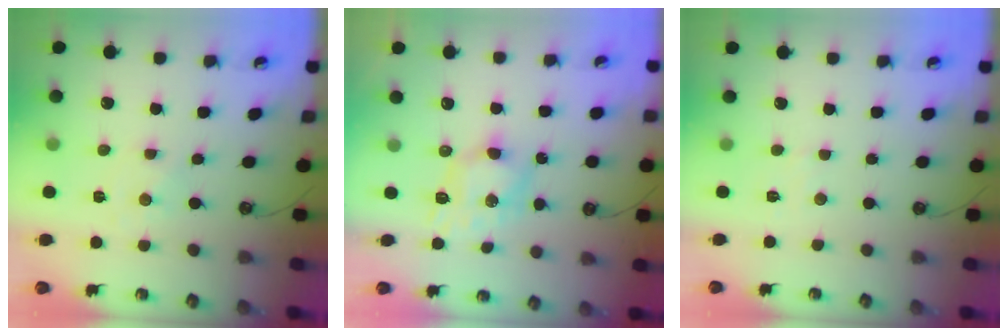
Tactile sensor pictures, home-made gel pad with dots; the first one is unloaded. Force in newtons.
{"total": 8.0, "press": 8.0, "slide": 0.1}
{"total": 2.8, "press": 2.7, "slide": 0.5}